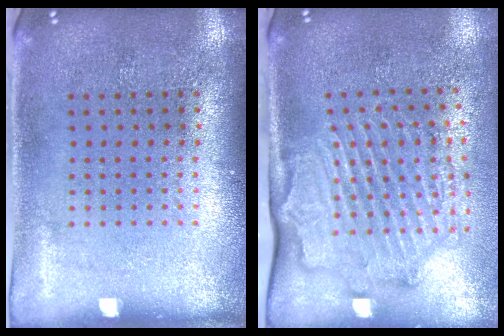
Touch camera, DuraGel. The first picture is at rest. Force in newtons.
{"total": 2.1, "press": 2.0, "slide": 0.4}